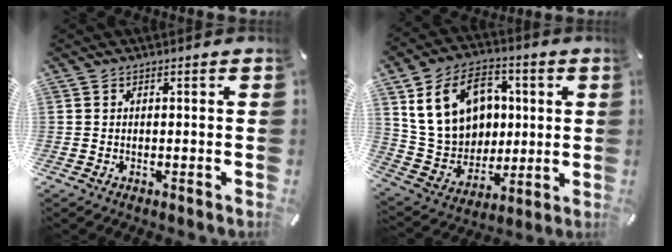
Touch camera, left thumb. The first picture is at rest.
{"total": 18.1, "force": [4.8, 14.6, 9.5], "torque": [-0.168, 0.000, 0.098]}